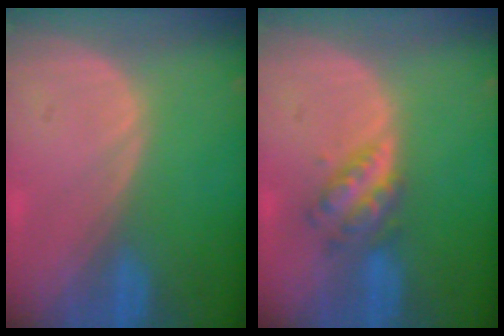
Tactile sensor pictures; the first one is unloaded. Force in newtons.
{"total": 4.6, "press": 4.6, "slide": 0.5}